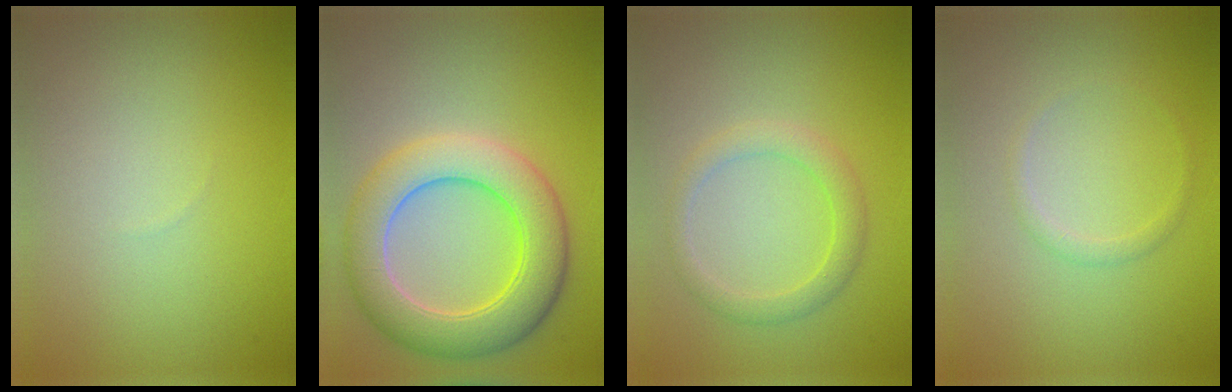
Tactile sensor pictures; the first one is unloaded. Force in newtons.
{"total": 7.5, "press": 7.5, "slide": 0.3}
{"total": 2.3, "press": 2.3, "slide": 0.1}
{"total": 0.9, "press": 0.9, "slide": 0.0}